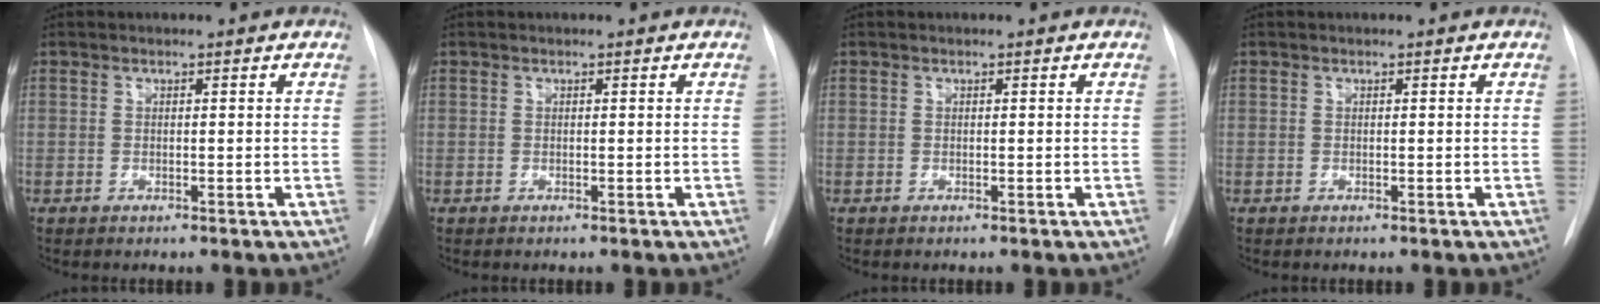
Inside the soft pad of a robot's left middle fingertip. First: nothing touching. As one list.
[{"total": 0.0}, {"total": 0.0}, {"total": 0.0}]